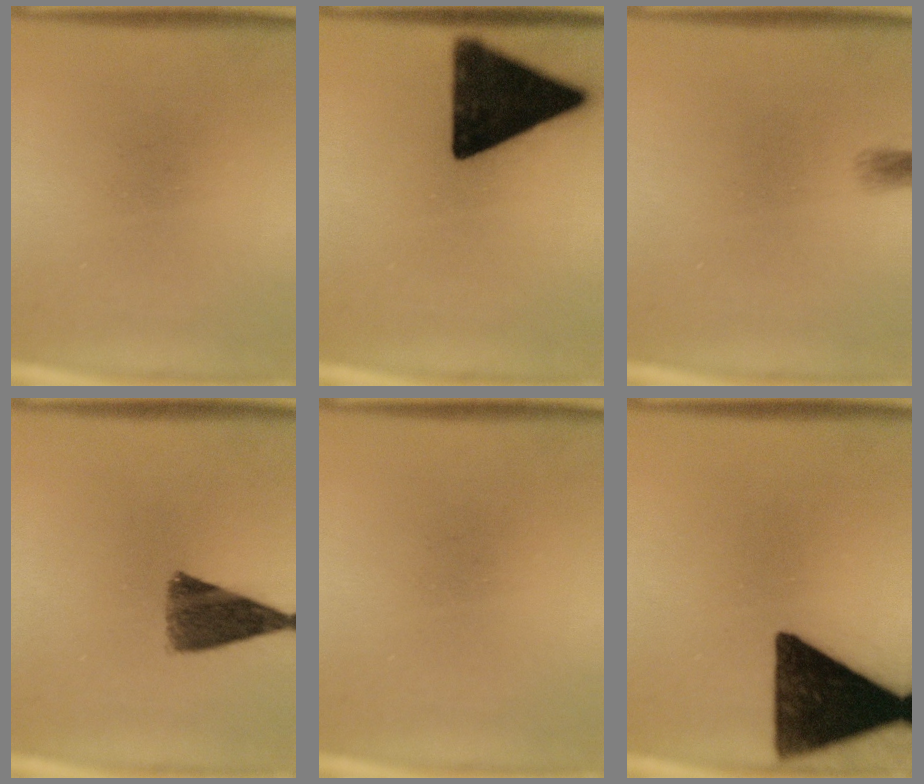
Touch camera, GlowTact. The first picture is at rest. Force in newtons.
{"total": 17.8}
{"total": 1.4}
{"total": 8.8}
{"total": 0.0}
{"total": 16.8}